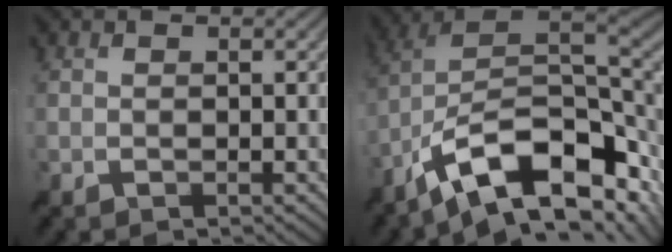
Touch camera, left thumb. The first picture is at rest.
{"total": 15.9, "force": [-5.7, 7.6, 12.8], "torque": [-0.232, 0.004, -0.099]}